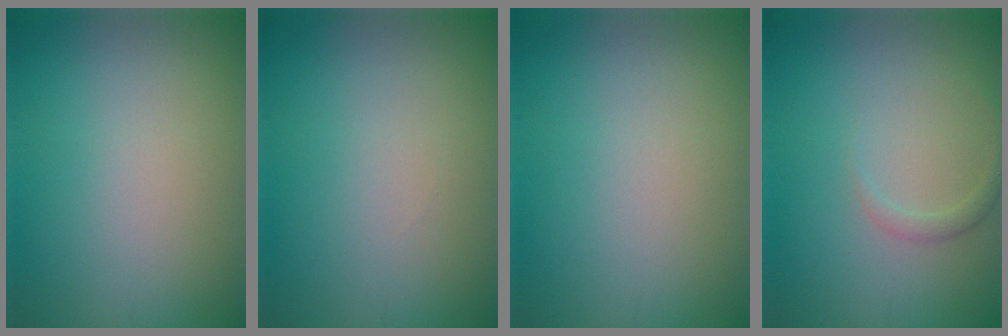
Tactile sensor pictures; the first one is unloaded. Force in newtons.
{"total": 0.0}
{"total": 0.0}
{"total": 1.2, "press": 1.2, "slide": 0.1}